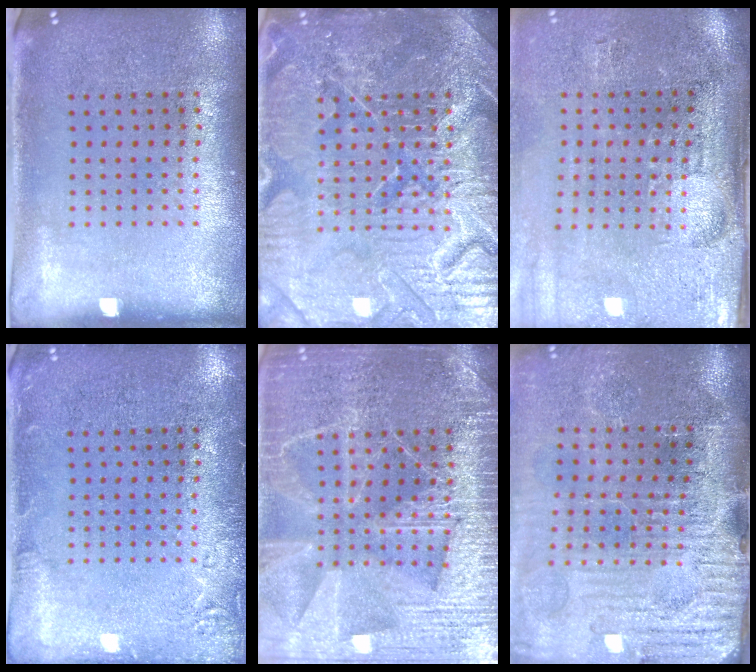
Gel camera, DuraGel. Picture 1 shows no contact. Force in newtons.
{"total": 6.0, "press": 5.9, "slide": 0.7}
{"total": 4.7, "press": 3.9, "slide": 2.6}
{"total": 1.9, "press": 1.8, "slide": 0.3}
{"total": 6.6, "press": 6.5, "slide": 0.9}
{"total": 4.7, "press": 4.0, "slide": 2.5}